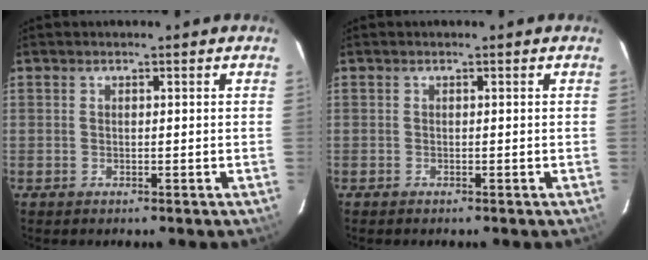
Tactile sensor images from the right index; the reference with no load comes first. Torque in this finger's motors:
{"motor_torque": [0.11, 0.00, 0.04, 0.01]}